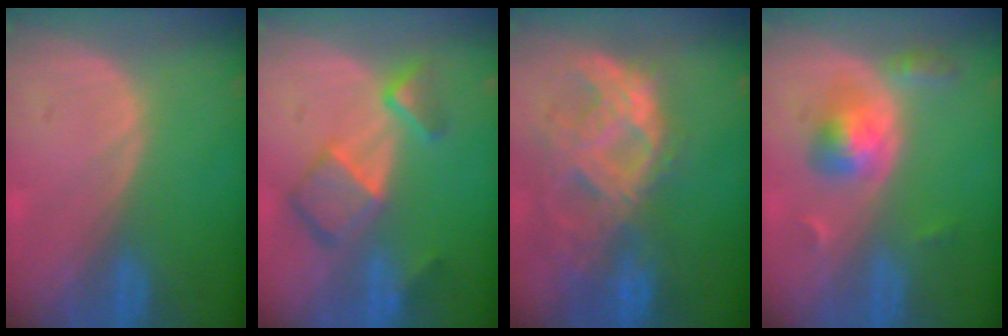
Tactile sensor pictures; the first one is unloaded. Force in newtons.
{"total": 7.7, "press": 6.7, "slide": 3.8}
{"total": 10.9, "press": 9.3, "slide": 5.7}
{"total": 5.1, "press": 4.9, "slide": 1.4}